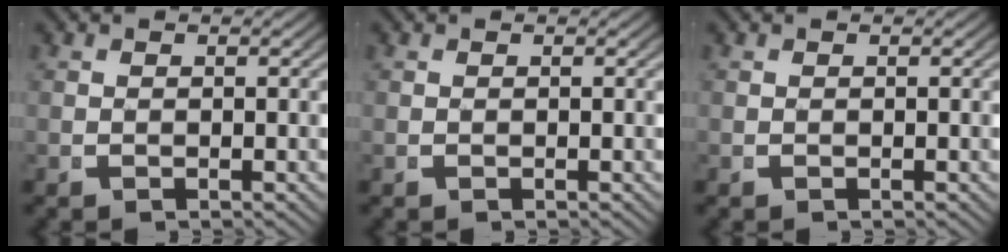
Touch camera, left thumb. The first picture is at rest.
{"total": 0.0}
{"total": 0.0}